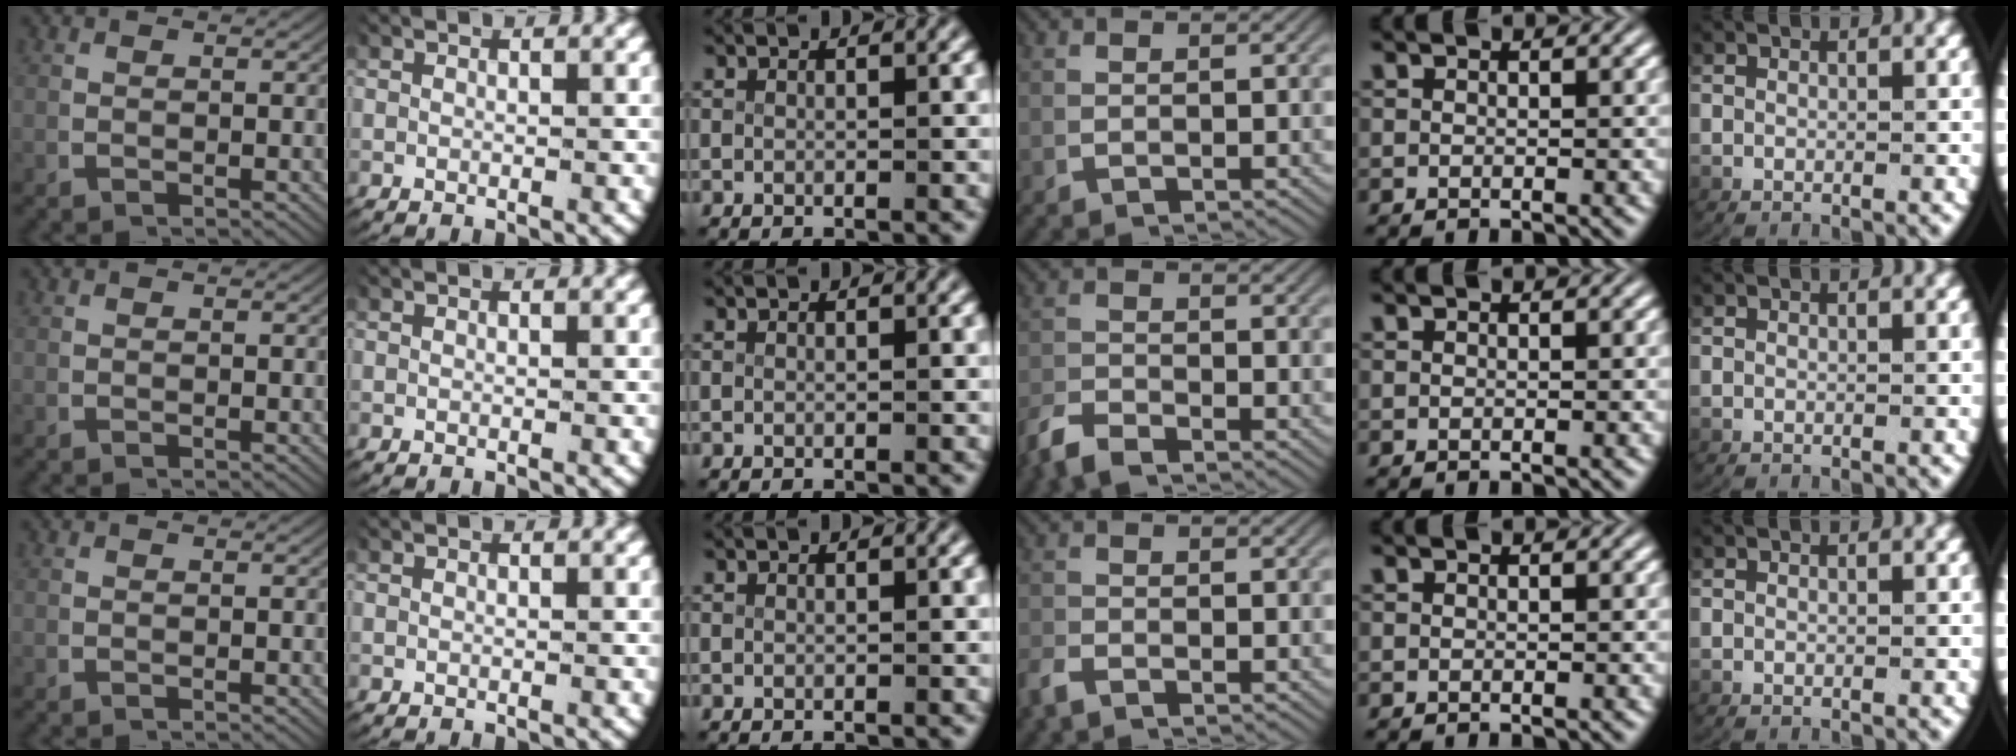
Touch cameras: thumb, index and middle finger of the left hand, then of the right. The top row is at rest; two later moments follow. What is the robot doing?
{"motion": "lift_and_place", "object": "paper"}